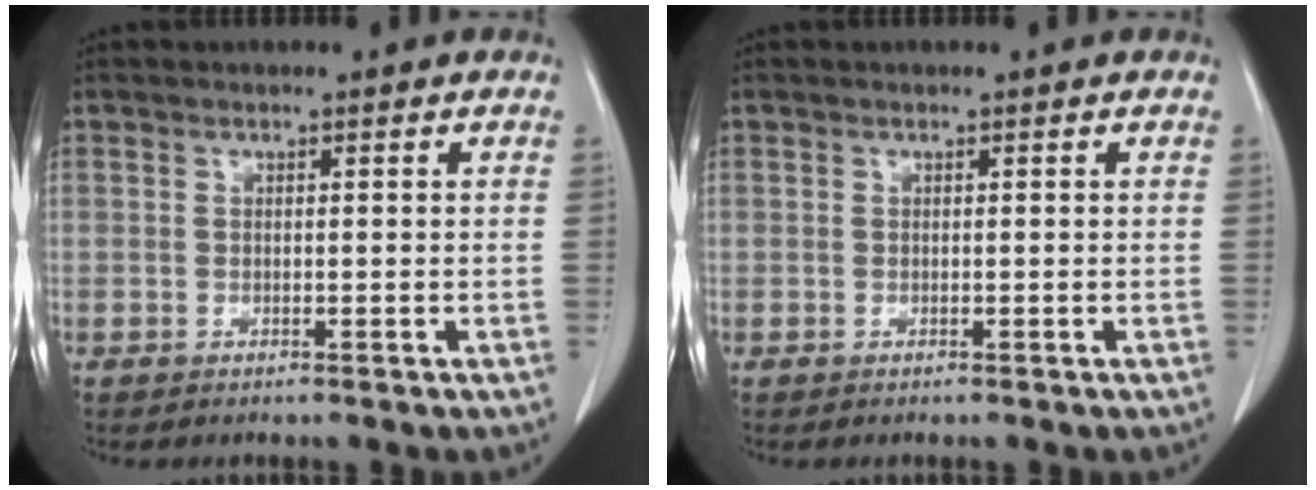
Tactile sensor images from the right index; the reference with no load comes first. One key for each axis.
{"total": 0.0}